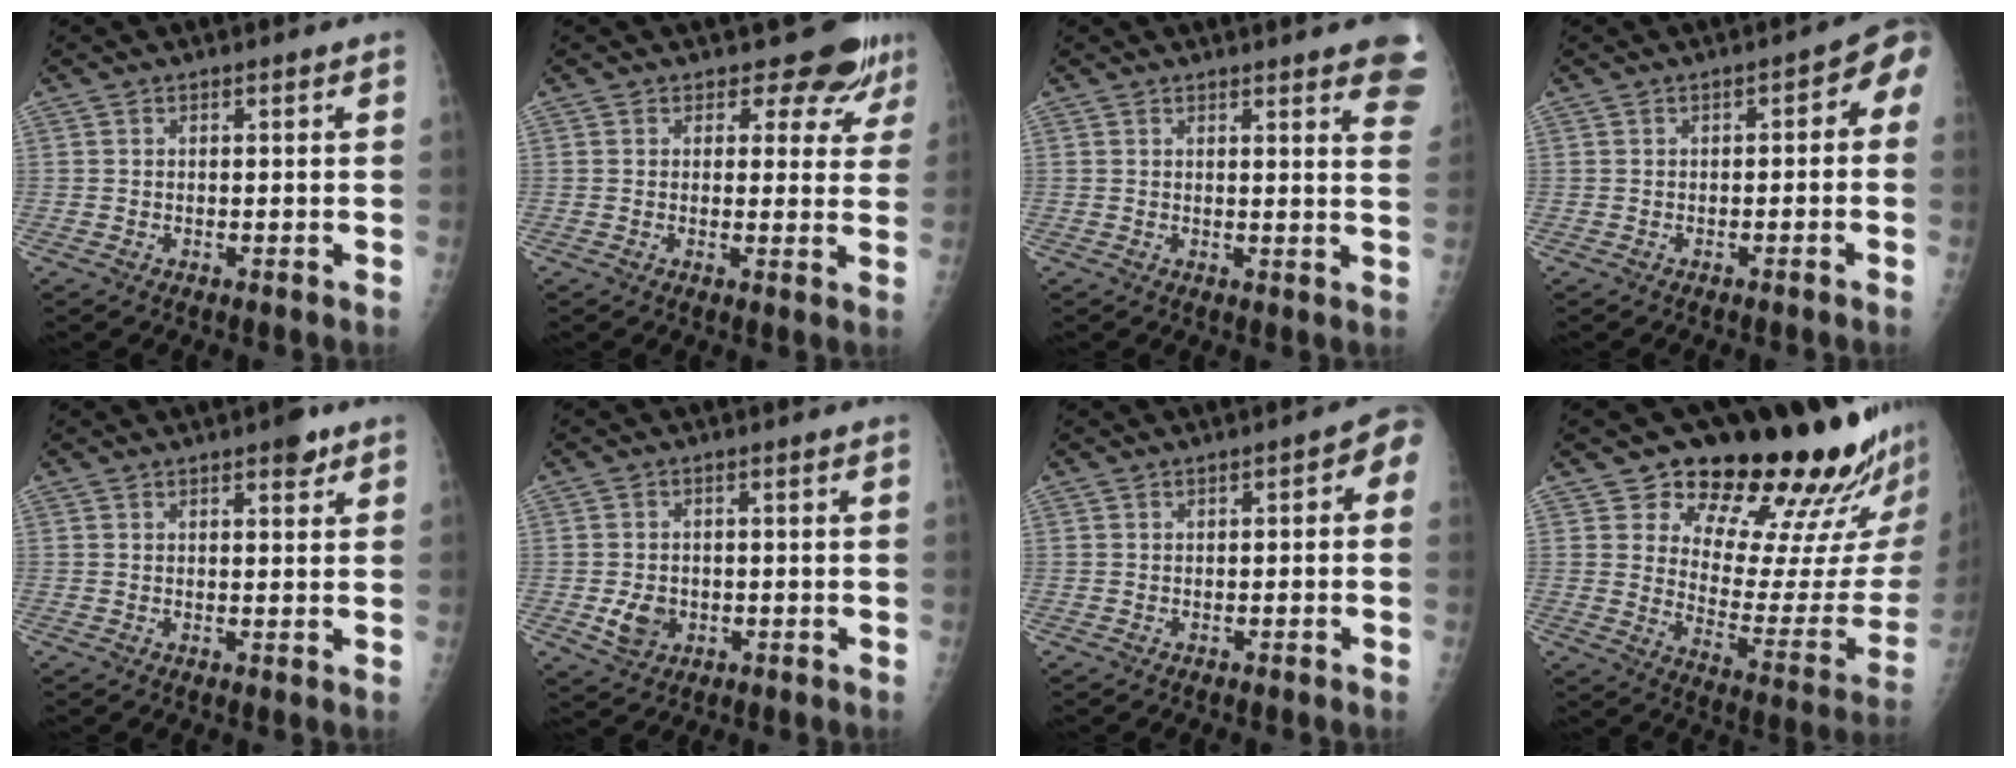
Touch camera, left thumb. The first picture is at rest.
{"total": 6.3, "force": [5.2, 3.4, 0.9], "torque": [0.026, -0.033, 0.047]}
{"total": 11.0, "force": [8.0, 2.2, 7.3], "torque": [-0.061, -0.030, 0.072]}
{"total": 4.5, "force": [-1.0, 2.5, 3.6], "torque": [-0.022, 0.028, -0.021]}
{"total": 2.9, "force": [1.9, 1.1, 1.9], "torque": [-0.014, -0.007, 0.021]}
{"total": 4.6, "force": [-1.1, 3.8, 2.3], "torque": [-0.030, 0.002, -0.013]}
{"total": 3.9, "force": [-0.2, 1.9, 3.3], "torque": [-0.021, 0.019, -0.012]}
{"total": 25.4, "force": [20.0, 8.1, 13.5], "torque": [-0.144, -0.147, 0.263]}